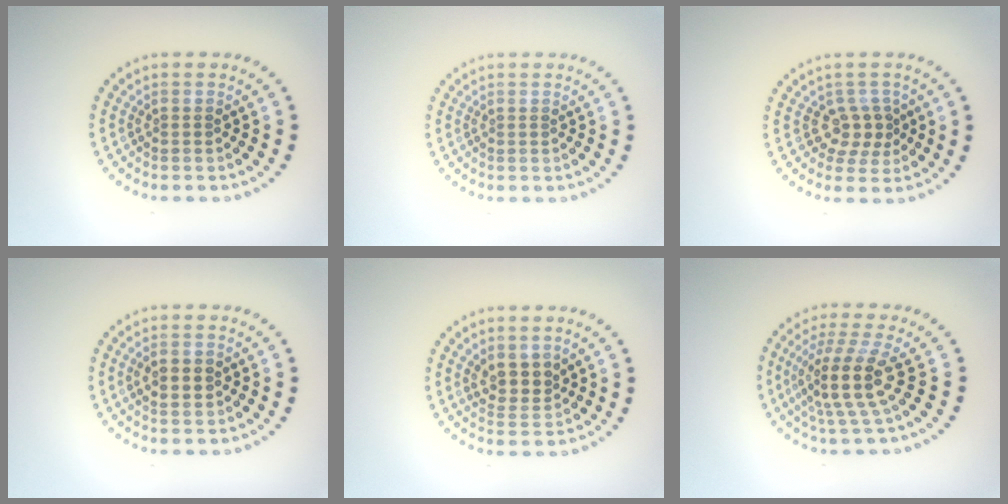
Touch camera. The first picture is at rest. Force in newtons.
{"total": 0.0}
{"total": 2.3, "press": 1.9, "slide": 1.3}
{"total": 1.8, "press": 1.8, "slide": 0.2}
{"total": 2.4, "press": 2.2, "slide": 1.2}
{"total": 4.5, "press": 3.4, "slide": 2.9}